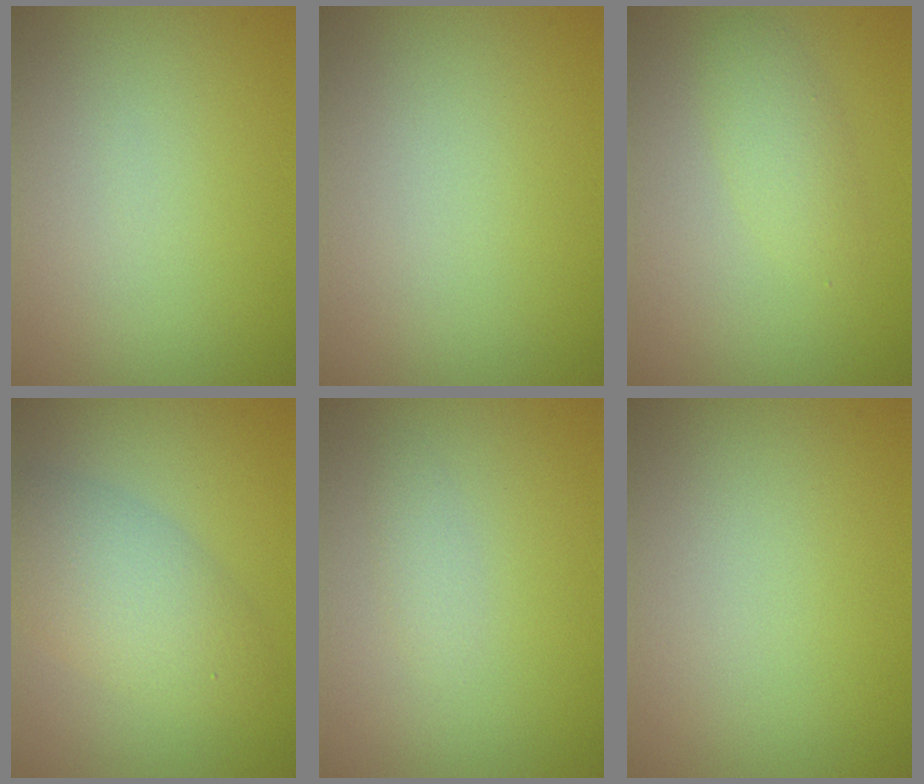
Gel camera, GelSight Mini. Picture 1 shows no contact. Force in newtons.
{"total": 0.0}
{"total": 2.0, "press": 2.0, "slide": 0.1}
{"total": 4.7, "press": 4.7, "slide": 0.3}
{"total": 0.9, "press": 0.9, "slide": 0.0}
{"total": 0.0}